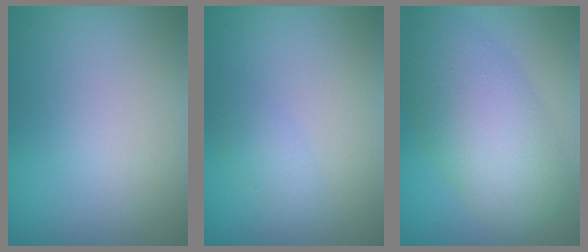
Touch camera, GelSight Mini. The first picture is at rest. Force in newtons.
{"total": 1.4, "press": 1.4, "slide": 0.0}
{"total": 8.3, "press": 8.3, "slide": 0.4}